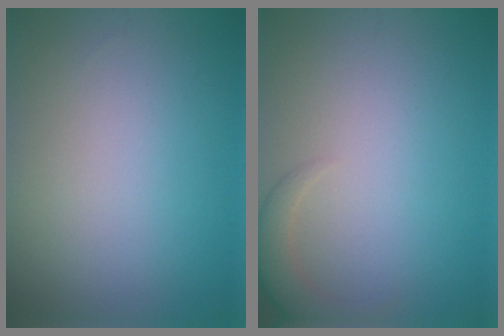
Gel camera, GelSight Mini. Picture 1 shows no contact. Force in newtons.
{"total": 2.3, "press": 2.3, "slide": 0.2}